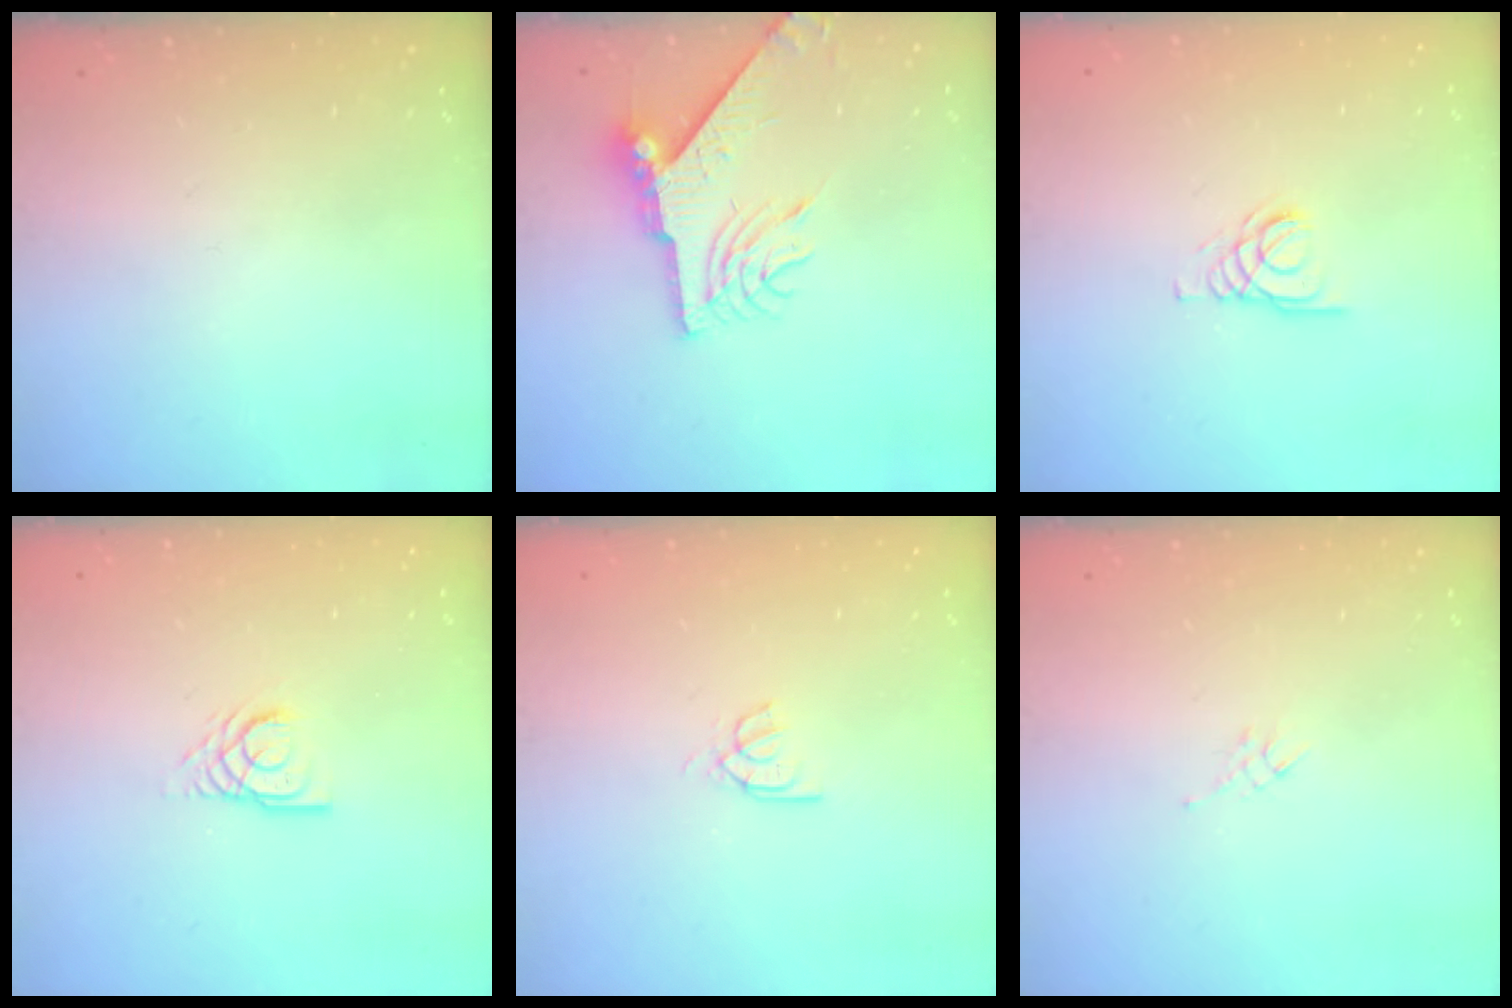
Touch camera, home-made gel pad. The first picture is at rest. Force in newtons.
{"total": 9.9, "press": 9.9, "slide": 0.8}
{"total": 2.1, "press": 2.1, "slide": 0.2}
{"total": 3.6, "press": 3.6, "slide": 0.2}
{"total": 2.9, "press": 2.9, "slide": 0.3}
{"total": 3.5, "press": 3.4, "slide": 0.8}